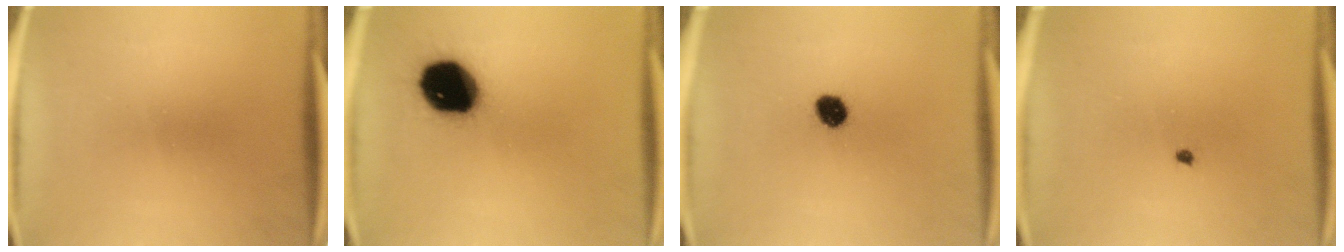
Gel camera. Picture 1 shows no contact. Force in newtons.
{"total": 17.6}
{"total": 5.5}
{"total": 0.5}